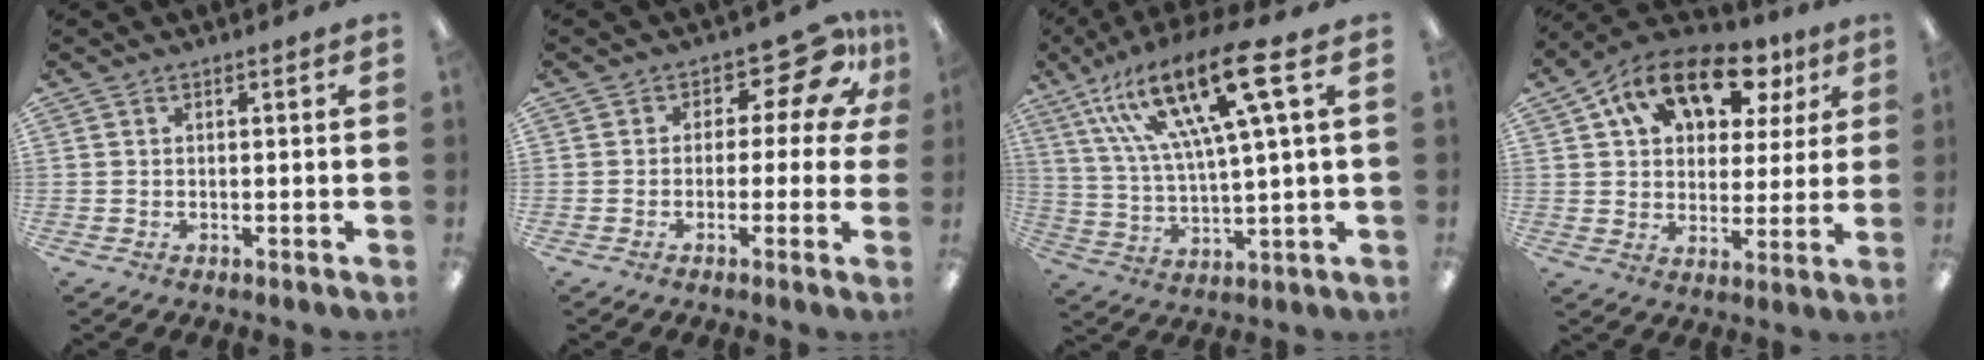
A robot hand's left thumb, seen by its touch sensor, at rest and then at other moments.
{"total": 15.3, "force": [9.1, 6.8, 10.3], "torque": [-0.155, -0.066, 0.148]}
{"total": 21.2, "force": [11.5, 4.9, 17.1], "torque": [-0.341, -0.054, 0.177]}
{"total": 16.6, "force": [9.9, 9.6, 9.2], "torque": [-0.160, -0.041, 0.175]}